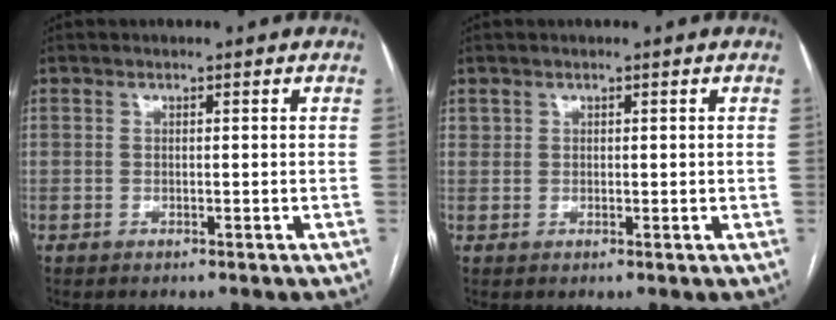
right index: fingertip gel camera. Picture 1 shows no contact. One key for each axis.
{"total": 1.1, "fx": 0.6, "fy": 0.9, "fz": 0.1, "tx": 0.012, "ty": 0.002, "tz": 0.007}